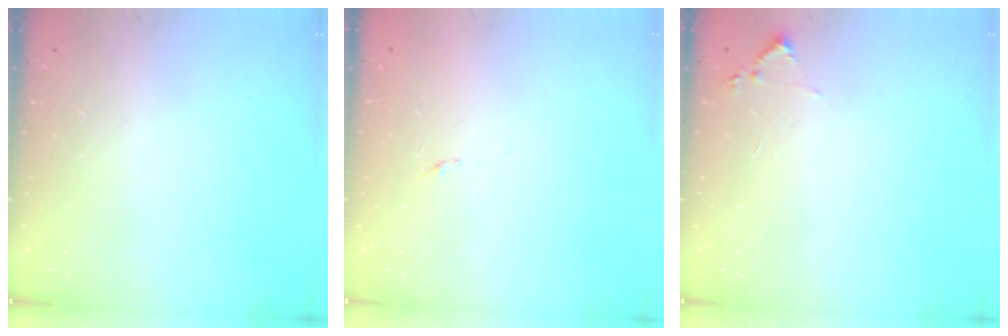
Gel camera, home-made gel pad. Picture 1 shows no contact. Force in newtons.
{"total": 2.6, "press": 2.6, "slide": 0.4}
{"total": 5.7, "press": 5.7, "slide": 0.6}